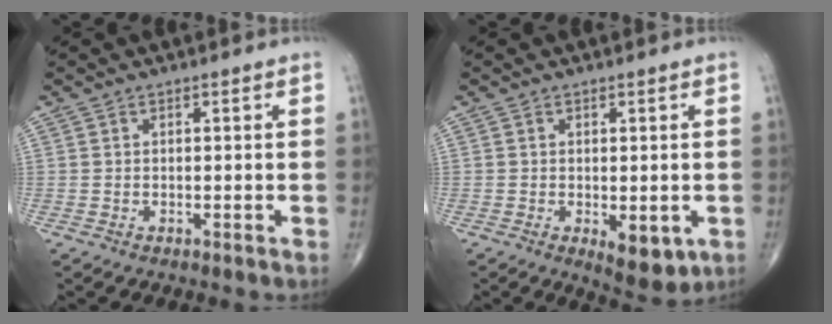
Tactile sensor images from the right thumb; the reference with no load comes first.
{"total": 6.2, "force": [-1.7, 3.0, 5.2], "torque": [-0.058, -0.011, -0.014]}